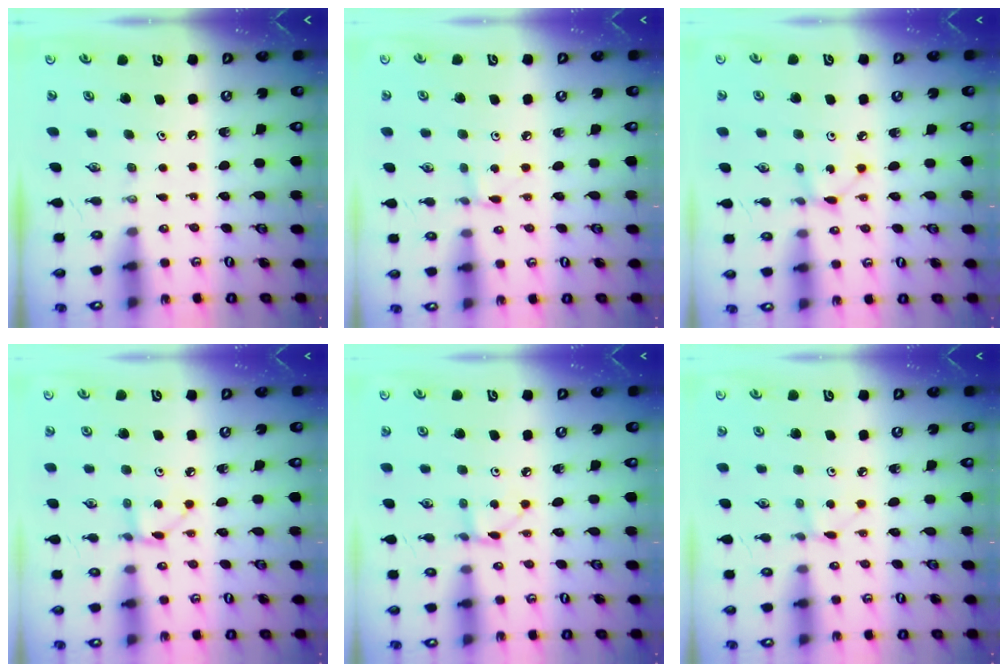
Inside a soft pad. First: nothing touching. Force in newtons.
{"total": 2.2, "press": 2.2, "slide": 0.3}
{"total": 2.3, "press": 2.3, "slide": 0.1}
{"total": 4.0, "press": 4.0, "slide": 0.5}
{"total": 3.1, "press": 3.1, "slide": 0.4}
{"total": 2.6, "press": 2.6, "slide": 0.3}